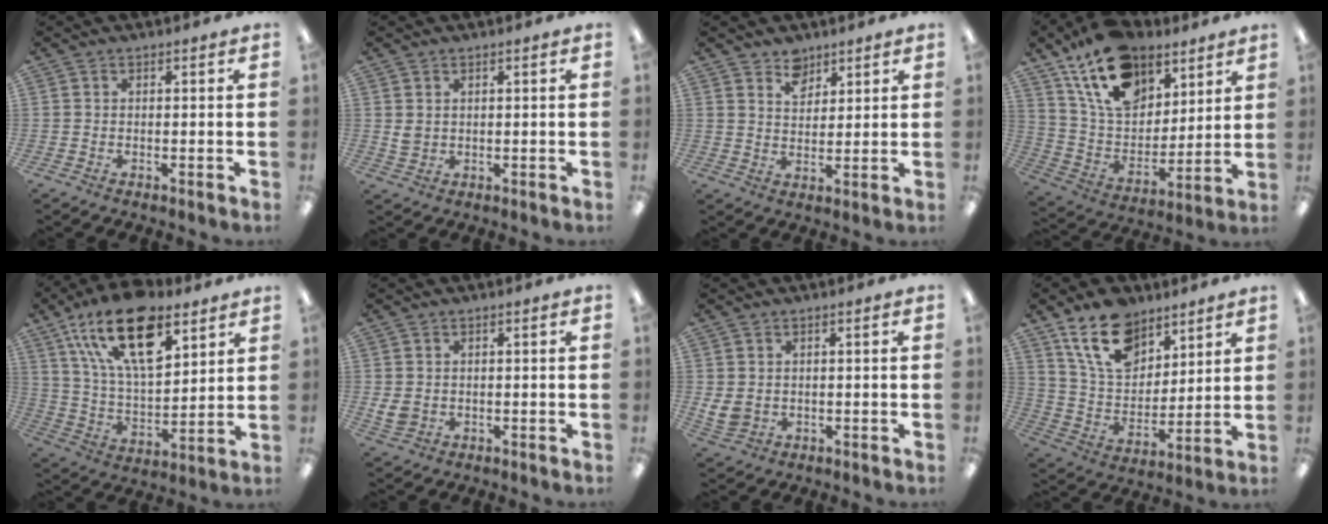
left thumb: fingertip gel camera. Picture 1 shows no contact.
{"total": 2.3, "force": [1.1, 1.8, 1.0], "torque": [-0.014, -0.001, 0.018]}
{"total": 5.6, "force": [4.5, 3.3, 1.1], "torque": [-0.005, -0.026, 0.079]}
{"total": 20.0, "force": [13.0, 11.8, 9.6], "torque": [-0.175, -0.060, 0.239]}
{"total": 22.3, "force": [12.7, 10.5, 15.0], "torque": [-0.278, -0.054, 0.221]}
{"total": 3.6, "force": [0.3, 2.9, 2.1], "torque": [-0.038, 0.000, 0.004]}
{"total": 3.8, "force": [0.9, 3.1, 2.1], "torque": [-0.046, -0.007, 0.014]}
{"total": 17.3, "force": [11.2, 10.4, 8.1], "torque": [-0.148, -0.047, 0.210]}